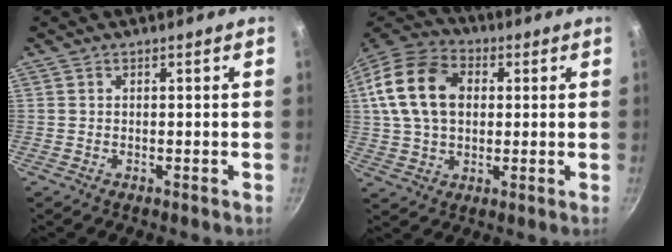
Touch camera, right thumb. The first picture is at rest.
{"total": 16.9, "force": [3.2, 12.1, 11.3], "torque": [-0.193, 0.020, 0.049]}